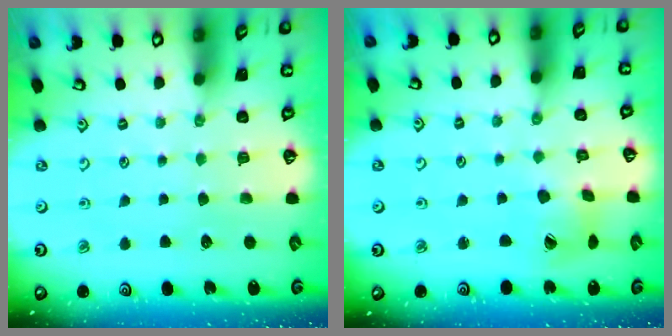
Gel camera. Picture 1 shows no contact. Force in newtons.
{"total": 6.8, "press": 6.8, "slide": 0.8}